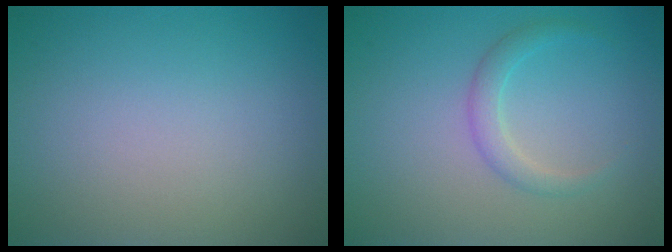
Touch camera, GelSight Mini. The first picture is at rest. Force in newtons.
{"total": 1.7, "press": 1.7, "slide": 0.1}